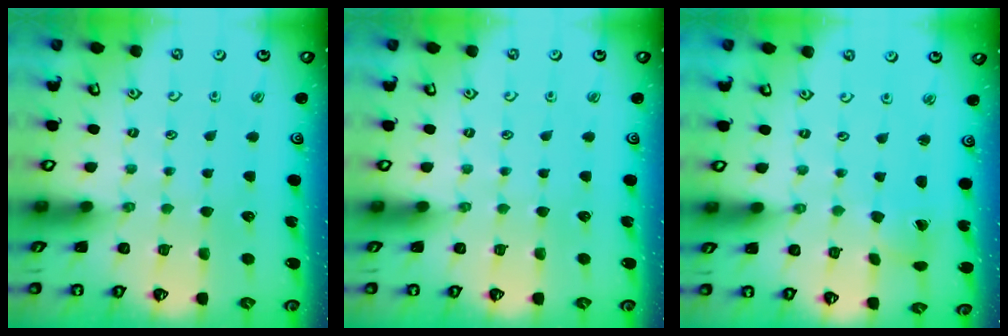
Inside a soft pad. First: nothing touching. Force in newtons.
{"total": 0.0}
{"total": 1.3, "press": 1.2, "slide": 0.2}